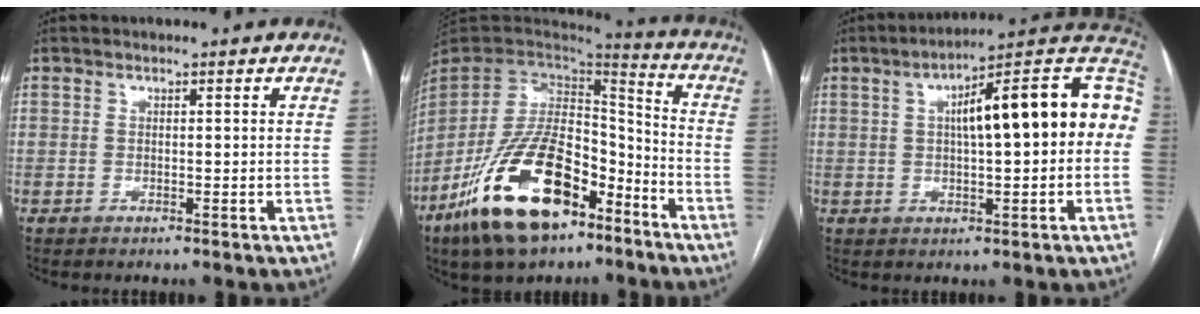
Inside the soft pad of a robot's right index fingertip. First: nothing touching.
{"total": 22.8, "force": [-12.8, 9.9, 16.1], "torque": [-0.334, -0.010, -0.223]}
{"total": 18.3, "force": [2.7, 3.8, 17.7], "torque": [-0.261, 0.055, 0.038]}